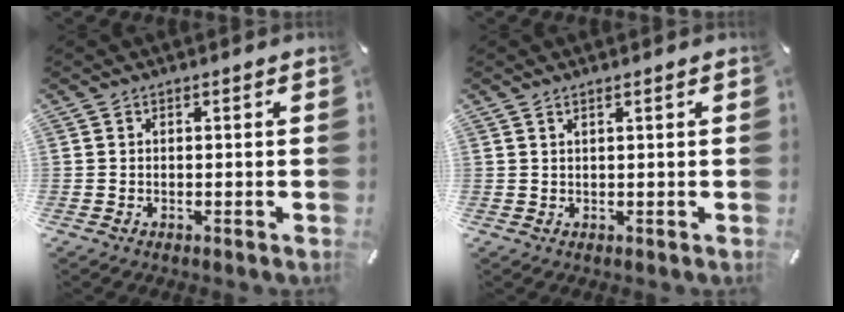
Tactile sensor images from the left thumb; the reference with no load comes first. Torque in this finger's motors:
{"motor_torque": [-0.25, -0.15, 0.04, 0.18, -0.07]}